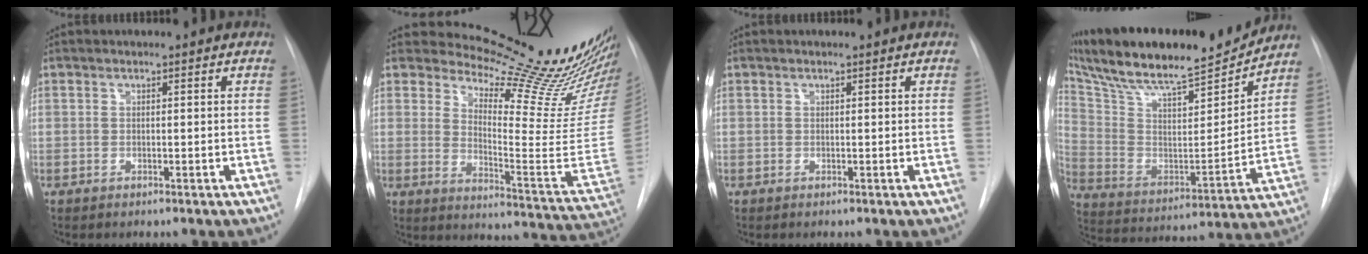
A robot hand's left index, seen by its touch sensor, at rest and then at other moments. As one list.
[{"total": 23.1, "force": [20.6, 2.3, 10.2], "torque": [-0.136, -0.131, 0.257]}, {"total": 0.0}, {"total": 24.0, "force": [20.9, 3.9, 11.1], "torque": [-0.210, -0.001, 0.336]}]